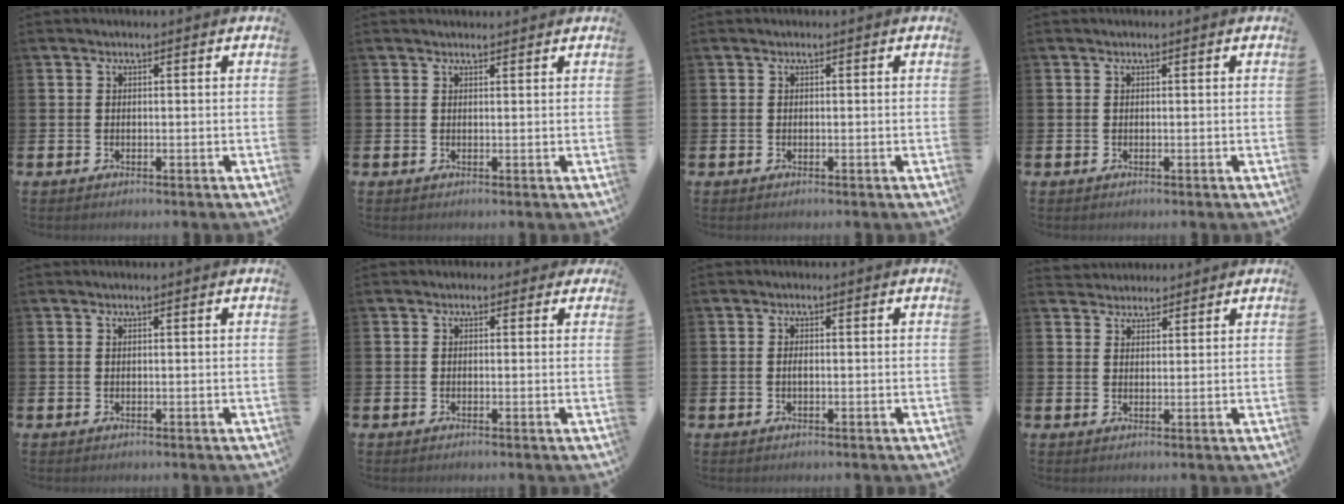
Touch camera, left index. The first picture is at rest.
{"total": 0.9, "force": [0.9, 0.1, 0.1], "torque": [0.012, -0.003, 0.014]}
{"total": 0.0}
{"total": 0.0}
{"total": 0.0}
{"total": 0.8, "force": [-0.1, 0.8, 0.2], "torque": [0.001, 0.008, -0.005]}
{"total": 0.8, "force": [-0.1, 0.3, 0.8], "torque": [-0.020, 0.002, -0.001]}
{"total": 2.8, "force": [2.6, 0.9, -0.4], "torque": [0.000, -0.006, 0.048]}